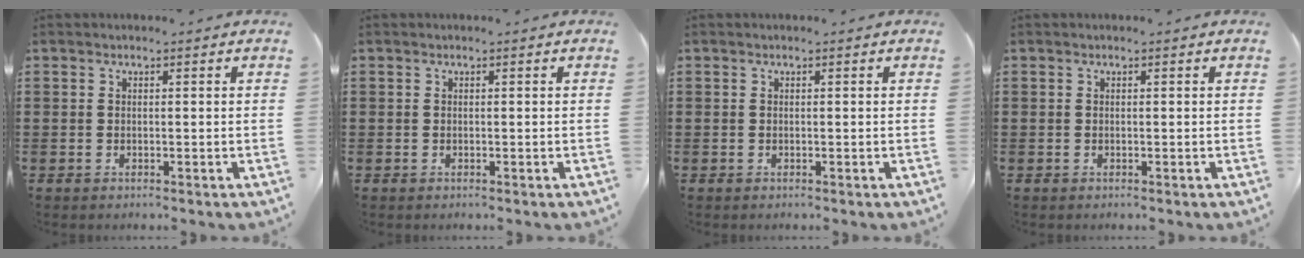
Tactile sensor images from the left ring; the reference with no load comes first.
{"total": 0.0}
{"total": 0.0}
{"total": 0.0}